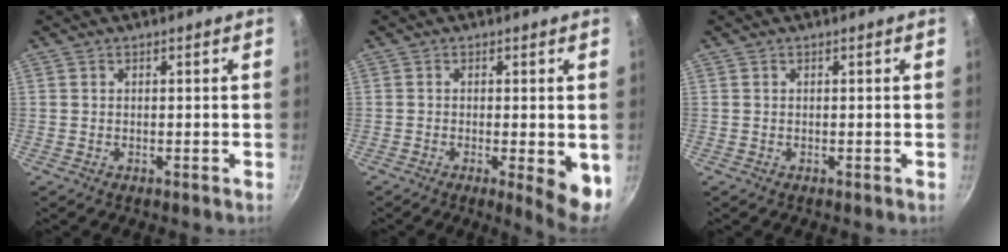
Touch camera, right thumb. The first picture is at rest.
{"total": 6.8, "force": [-1.3, 1.6, 6.5], "torque": [-0.077, -0.009, -0.014]}
{"total": 0.0}